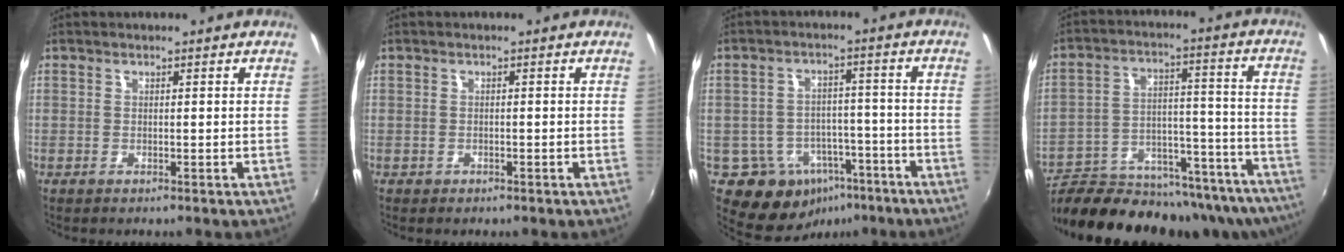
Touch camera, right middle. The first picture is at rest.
{"total": 1.0, "force": [-0.7, 0.6, 0.3], "torque": [-0.008, -0.002, -0.010]}
{"total": 11.4, "force": [-6.5, 8.5, 4.0], "torque": [-0.083, 0.022, -0.071]}
{"total": 31.0, "force": [-25.2, 10.0, 15.1], "torque": [-0.250, -0.019, -0.341]}